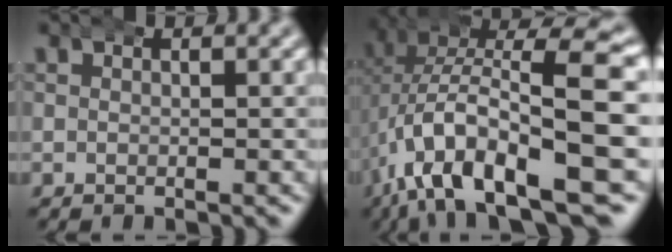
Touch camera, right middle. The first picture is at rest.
{"total": 13.4, "force": [-5.0, 5.8, 11.0], "torque": [-0.194, -0.028, -0.055]}